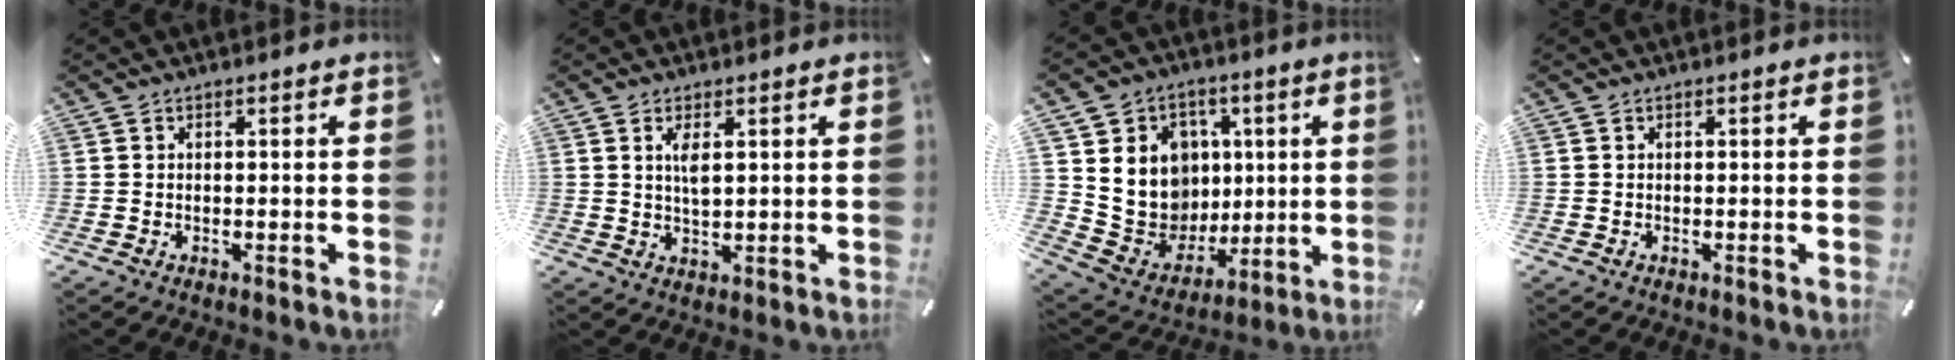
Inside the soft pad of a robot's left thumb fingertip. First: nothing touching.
{"total": 3.9, "force": [1.3, 1.4, 3.4], "torque": [-0.078, -0.006, 0.015]}
{"total": 14.3, "force": [2.5, 13.7, 3.2], "torque": [-0.038, -0.025, 0.077]}
{"total": 0.0}